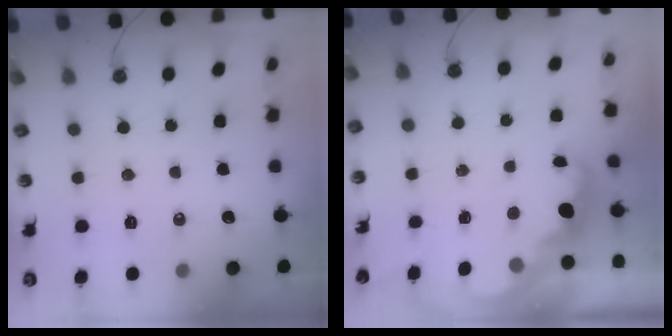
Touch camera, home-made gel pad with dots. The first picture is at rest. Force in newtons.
{"total": 2.3, "press": 2.2, "slide": 0.5}